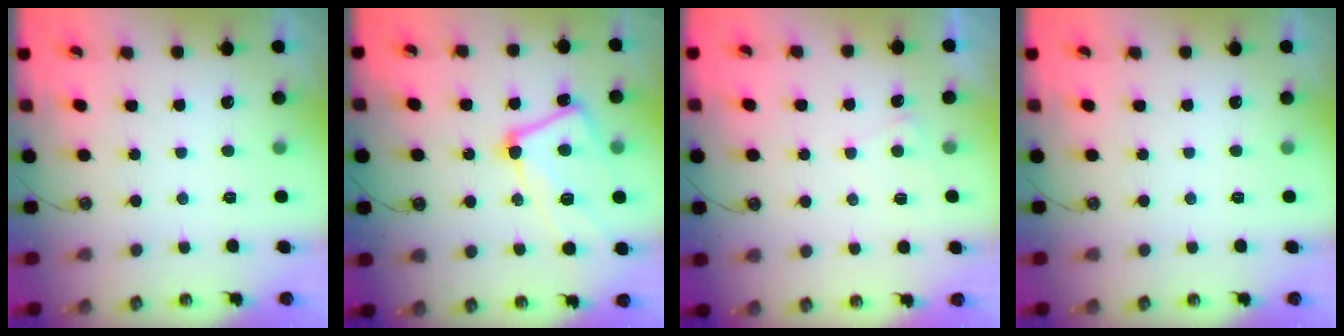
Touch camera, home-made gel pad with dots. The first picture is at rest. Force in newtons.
{"total": 10.4, "press": 10.3, "slide": 1.3}
{"total": 3.6, "press": 3.6, "slide": 0.3}
{"total": 0.0}